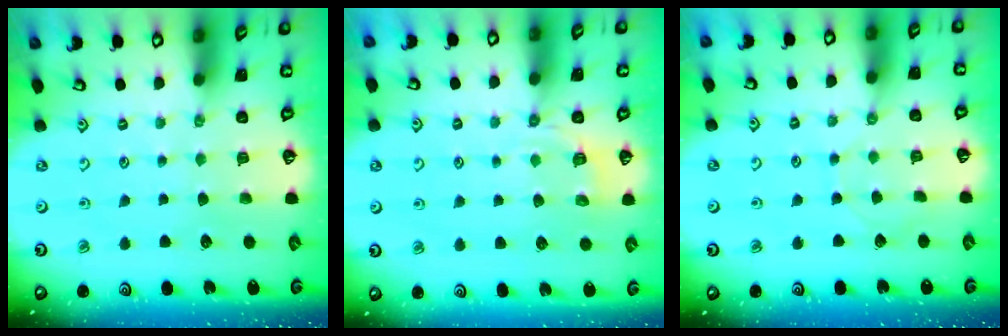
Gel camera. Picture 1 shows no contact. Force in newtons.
{"total": 4.2, "press": 3.5, "slide": 2.3}
{"total": 4.1, "press": 4.1, "slide": 0.4}